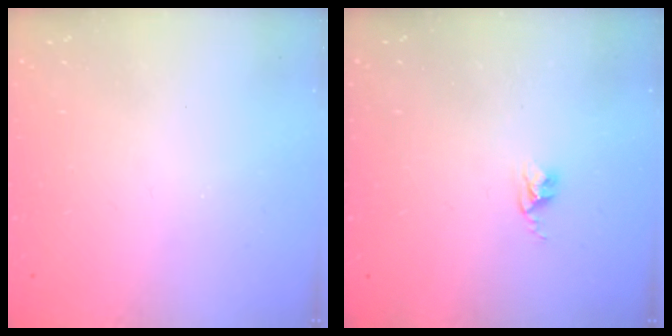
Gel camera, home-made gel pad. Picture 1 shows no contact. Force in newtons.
{"total": 2.4, "press": 2.4, "slide": 0.3}